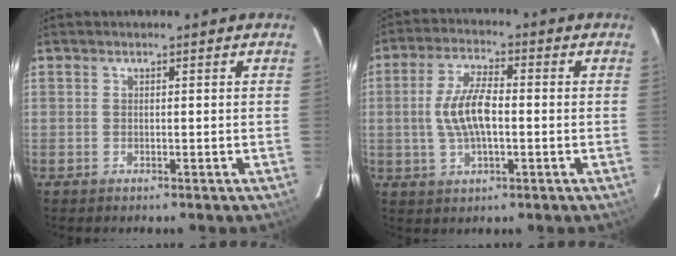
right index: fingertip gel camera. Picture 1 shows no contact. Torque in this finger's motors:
{"motor_torque": [0.65, -0.04, 0.64, 0.17]}